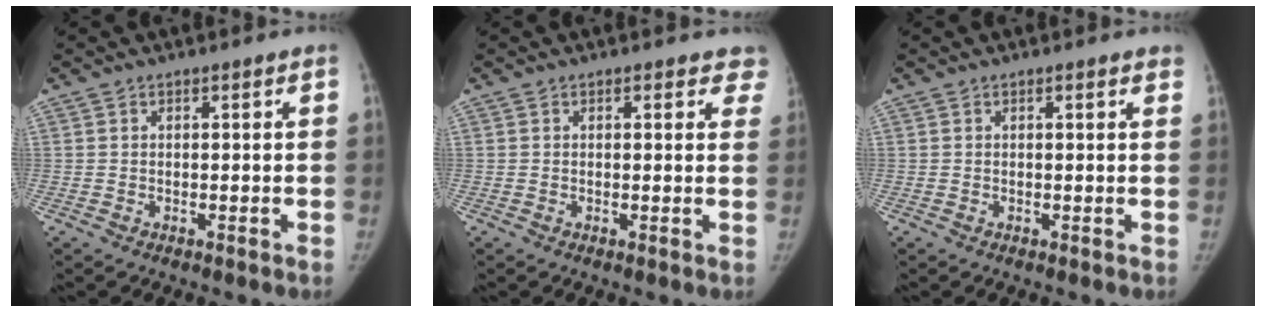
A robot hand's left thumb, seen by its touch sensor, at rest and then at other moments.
{"total": 4.0, "force": [2.8, 1.9, 2.2], "torque": [0.010, -0.006, 0.018]}
{"total": 1.4, "force": [0.9, 0.3, 0.9], "torque": [-0.008, 0.003, 0.009]}